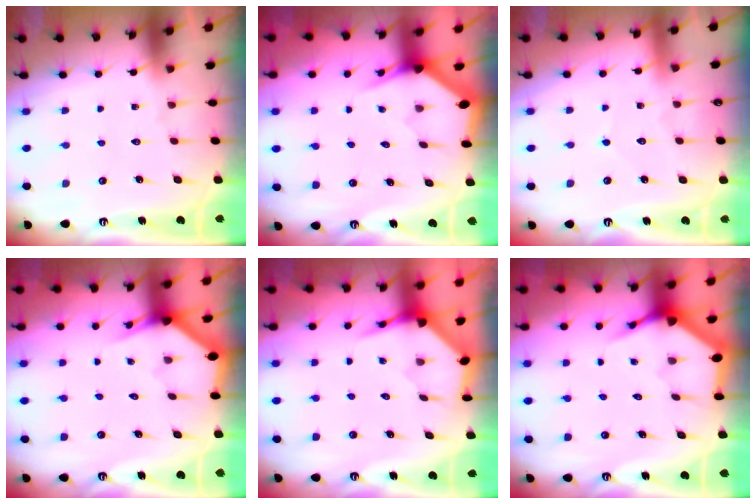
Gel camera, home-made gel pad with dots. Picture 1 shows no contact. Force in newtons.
{"total": 3.1, "press": 3.1, "slide": 0.1}
{"total": 2.8, "press": 2.8, "slide": 0.3}
{"total": 2.9, "press": 2.9, "slide": 0.1}
{"total": 4.0, "press": 4.0, "slide": 0.4}
{"total": 3.9, "press": 3.8, "slide": 0.5}